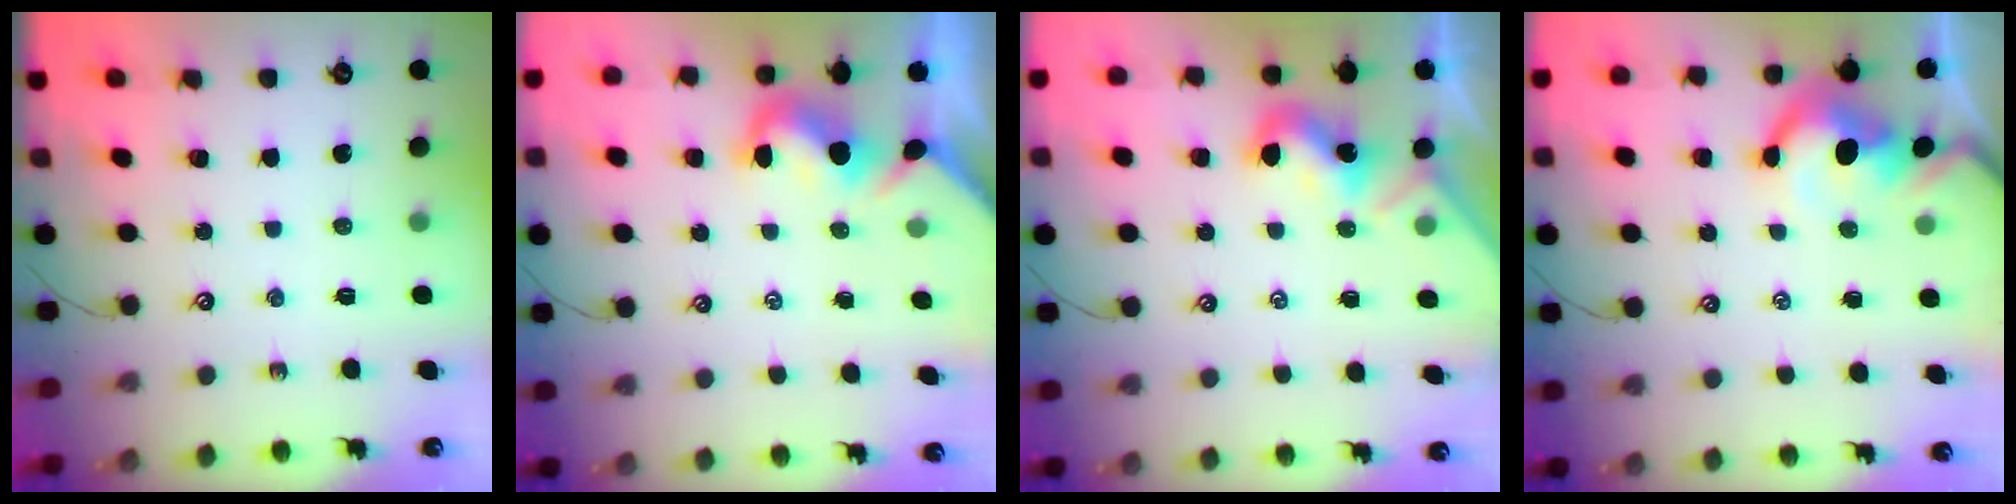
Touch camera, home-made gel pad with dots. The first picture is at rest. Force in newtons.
{"total": 1.7, "press": 1.6, "slide": 0.6}
{"total": 1.8, "press": 1.8, "slide": 0.5}
{"total": 5.6, "press": 5.4, "slide": 1.1}